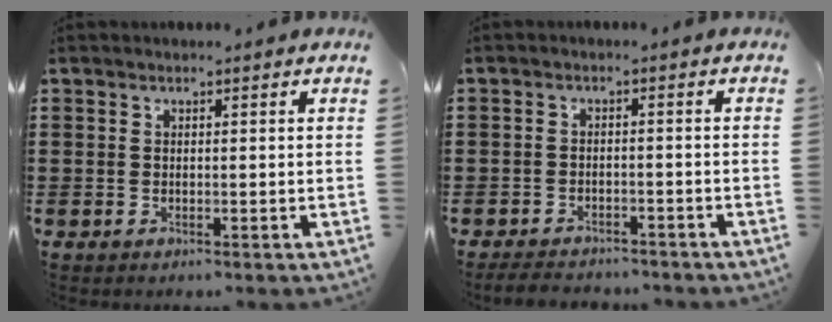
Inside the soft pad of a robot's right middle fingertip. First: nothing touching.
{"total": 2.9, "force": [-2.8, 0.7, 0.1], "torque": [-0.014, -0.002, -0.063]}